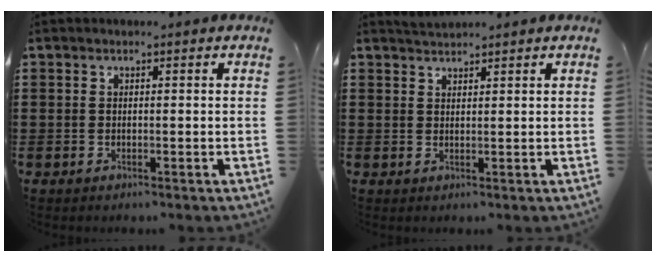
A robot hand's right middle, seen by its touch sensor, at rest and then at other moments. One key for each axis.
{"total": 1.7, "fx": 1.7, "fy": 0.0, "fz": 0.0, "tx": -0.005, "ty": 0.001, "tz": 0.033}